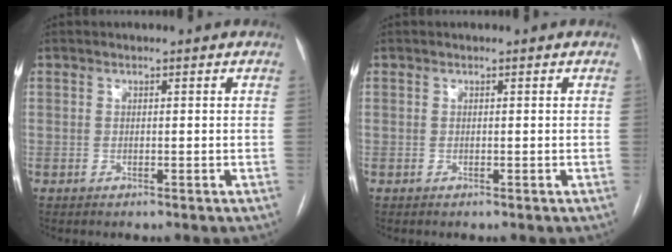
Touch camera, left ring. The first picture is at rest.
{"total": 0.0}